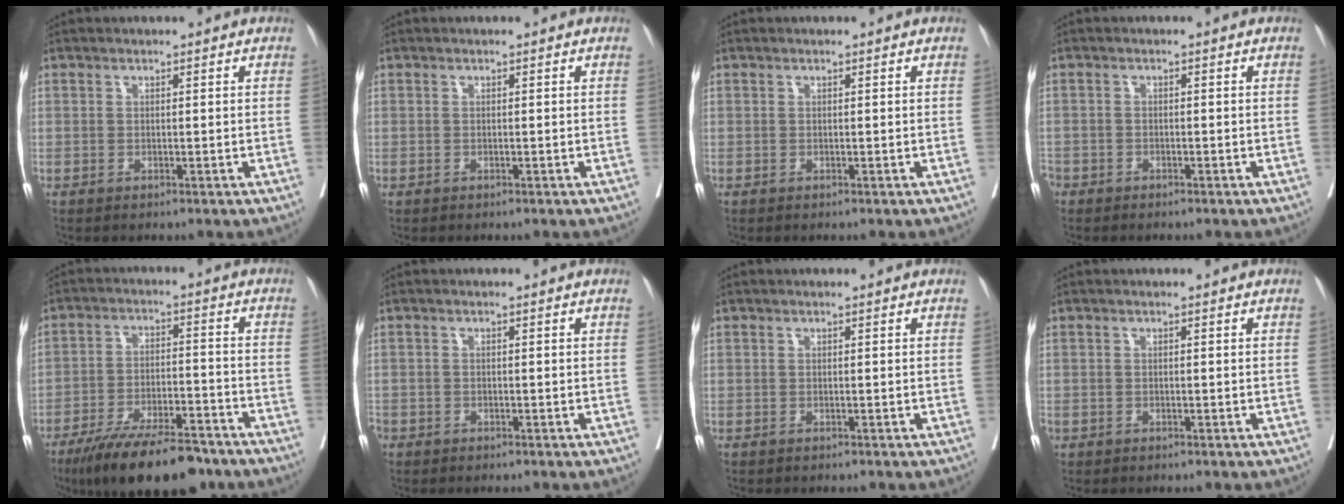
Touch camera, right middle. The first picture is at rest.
{"total": 0.0}
{"total": 0.0}
{"total": 3.5, "force": [-2.6, 2.2, 0.8], "torque": [-0.024, 0.000, -0.052]}
{"total": 15.5, "force": [-12.2, 3.7, 8.7], "torque": [-0.129, -0.008, -0.198]}
{"total": 2.4, "force": [-1.8, 1.5, 0.7], "torque": [-0.020, 0.000, -0.035]}
{"total": 0.9, "force": [-0.8, 0.2, 0.3], "torque": [-0.004, -0.001, -0.013]}
{"total": 1.1, "force": [-0.7, 0.7, 0.4], "torque": [-0.012, 0.001, -0.012]}